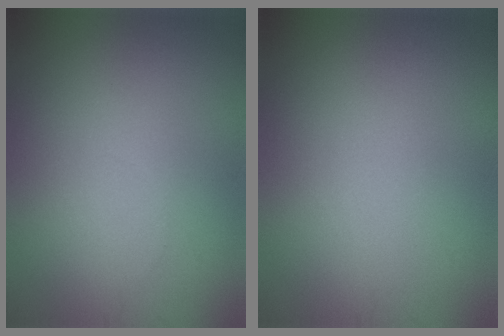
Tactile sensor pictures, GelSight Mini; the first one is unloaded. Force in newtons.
{"total": 0.0}